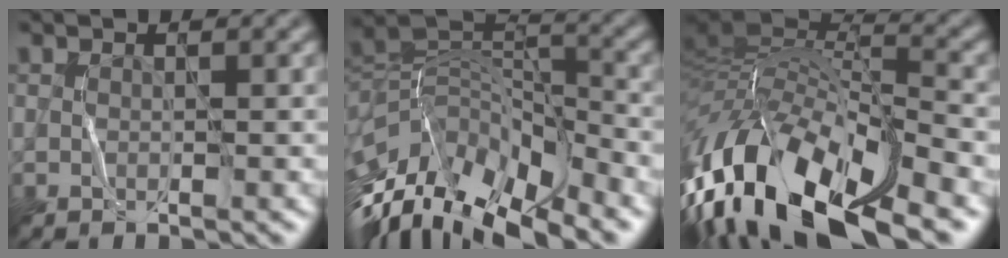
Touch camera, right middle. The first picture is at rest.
{"total": 13.9, "force": [-9.2, 5.4, 8.9], "torque": [-0.189, 0.014, -0.147]}
{"total": 15.3, "force": [-7.9, 6.3, 11.4], "torque": [-0.238, 0.015, -0.143]}